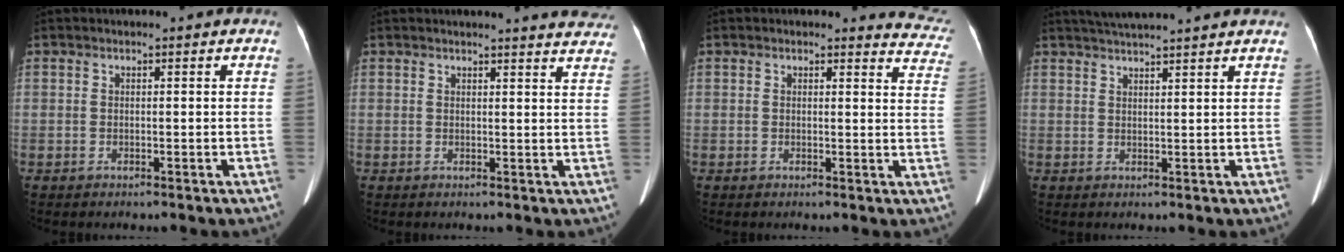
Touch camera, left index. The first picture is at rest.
{"total": 11.8, "force": [11.4, 1.1, 2.7], "torque": [-0.010, -0.043, 0.098]}
{"total": 6.7, "force": [6.5, 1.7, -0.2], "torque": [0.037, -0.050, 0.025]}
{"total": 8.3, "force": [7.5, -0.9, 3.3], "torque": [-0.056, 0.029, 0.105]}